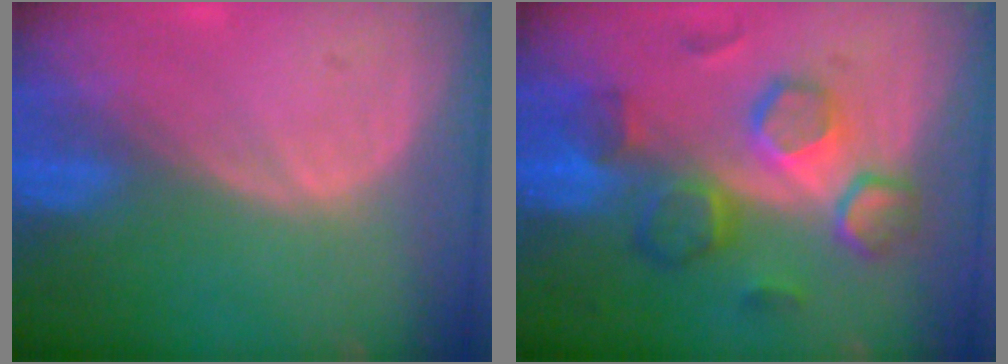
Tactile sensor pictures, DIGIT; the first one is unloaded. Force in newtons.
{"total": 8.6, "press": 8.5, "slide": 1.6}